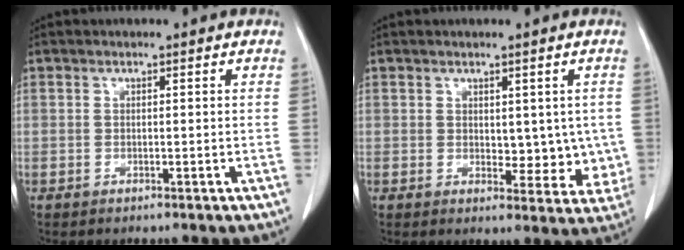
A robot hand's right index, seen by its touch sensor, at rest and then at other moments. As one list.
[{"total": 7.3, "force": [0.5, 4.5, 5.7], "torque": [-0.055, 0.003, 0.017]}]